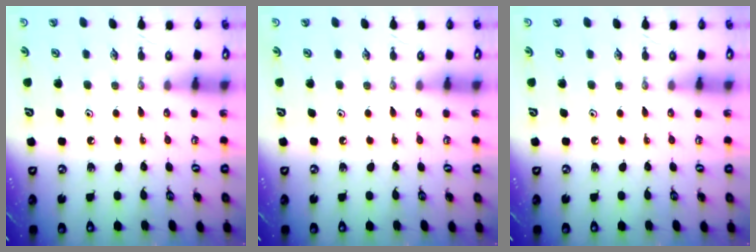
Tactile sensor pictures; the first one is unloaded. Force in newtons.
{"total": 0.0}
{"total": 0.0}